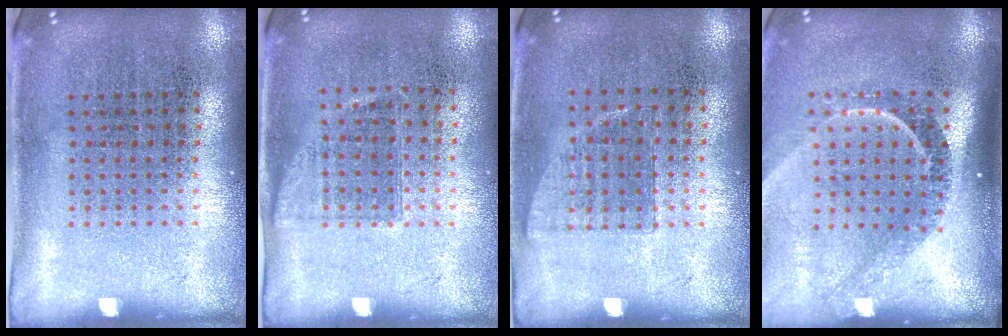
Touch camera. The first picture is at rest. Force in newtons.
{"total": 0.9, "press": 0.8, "slide": 0.5}
{"total": 0.7, "press": 0.7, "slide": 0.2}
{"total": 2.3, "press": 1.6, "slide": 1.6}